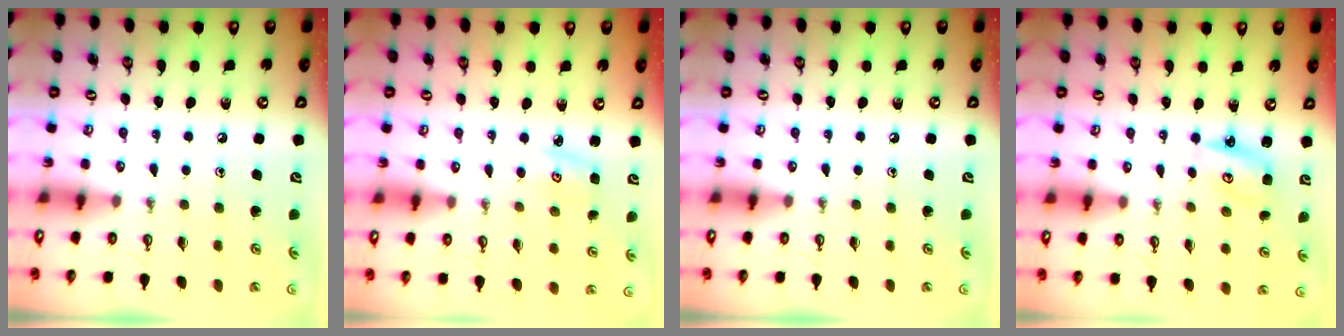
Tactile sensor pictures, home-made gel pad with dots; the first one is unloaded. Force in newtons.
{"total": 3.0, "press": 3.0, "slide": 0.4}
{"total": 0.0}
{"total": 3.6, "press": 3.6, "slide": 0.2}